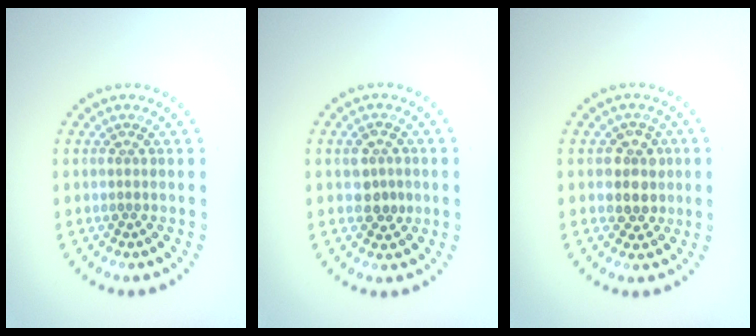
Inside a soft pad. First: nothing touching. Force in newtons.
{"total": 2.2, "press": 2.2, "slide": 0.4}
{"total": 2.8, "press": 2.6, "slide": 1.1}